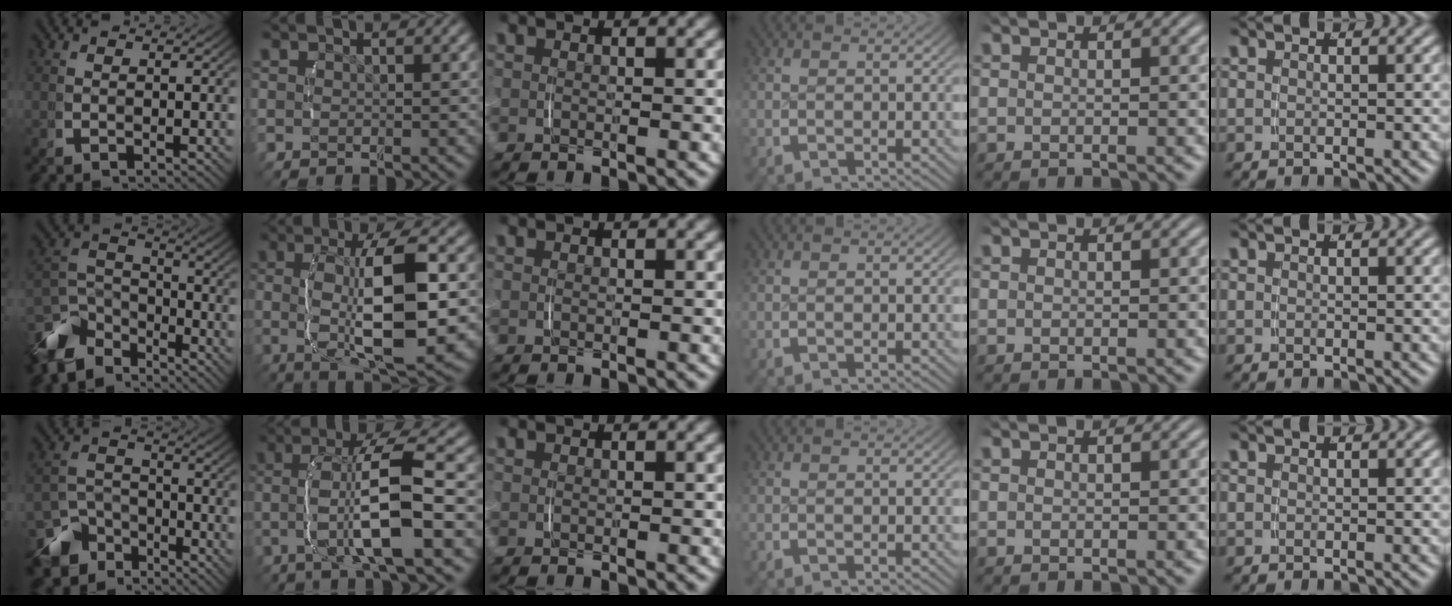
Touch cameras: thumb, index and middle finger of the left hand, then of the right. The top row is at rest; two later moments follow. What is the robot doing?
{"motion": "lift_and_place", "object": "jar lid"}